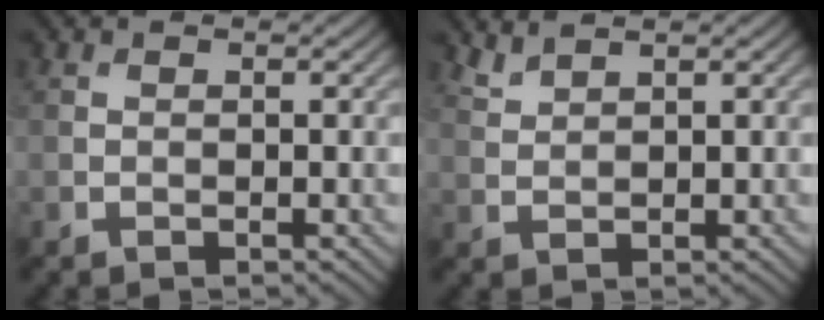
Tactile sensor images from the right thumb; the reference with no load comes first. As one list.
[{"total": 1.7, "force": [1.6, 0.1, 0.5], "torque": [-0.018, 0.004, 0.041]}]